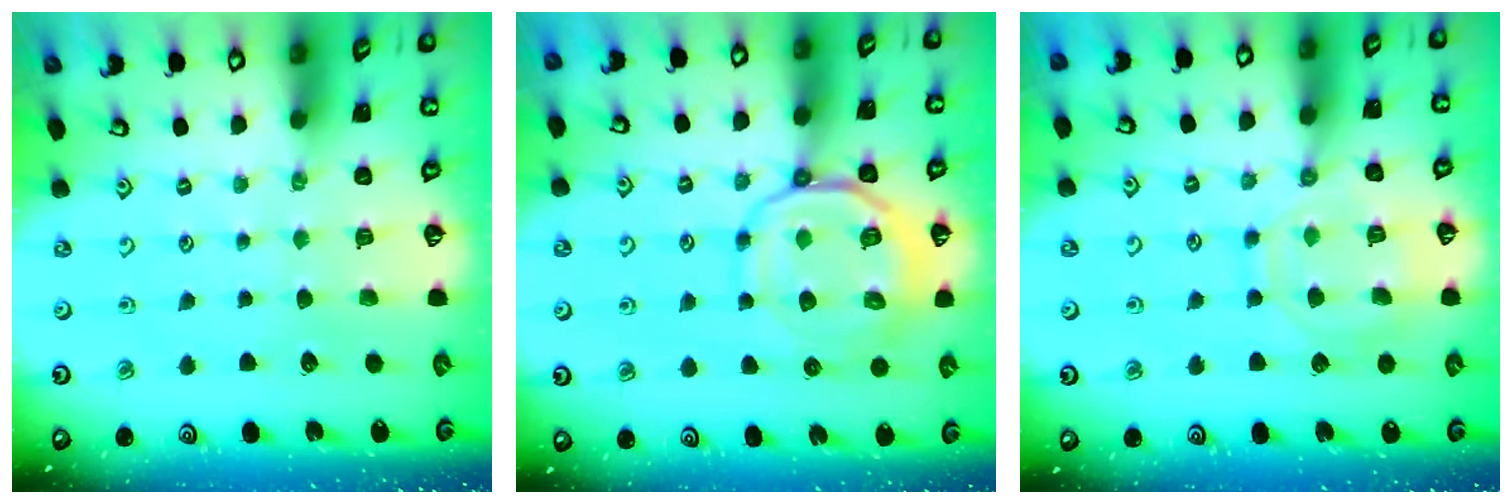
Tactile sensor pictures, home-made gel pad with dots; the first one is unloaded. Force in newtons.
{"total": 12.0, "press": 11.9, "slide": 1.8}
{"total": 11.2, "press": 11.2, "slide": 1.0}